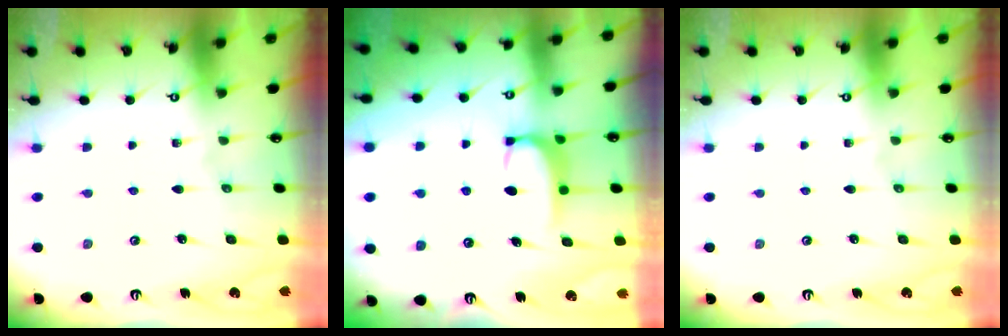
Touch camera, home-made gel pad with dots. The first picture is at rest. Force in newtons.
{"total": 1.8, "press": 1.7, "slide": 0.5}
{"total": 0.0}